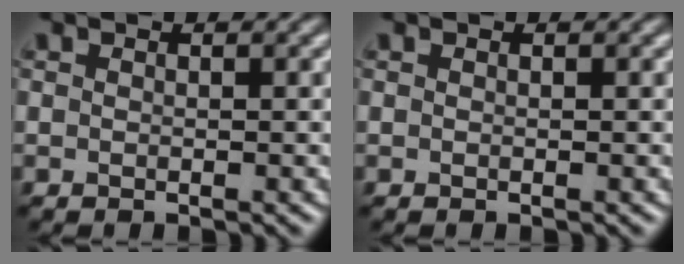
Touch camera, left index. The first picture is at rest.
{"total": 0.0}